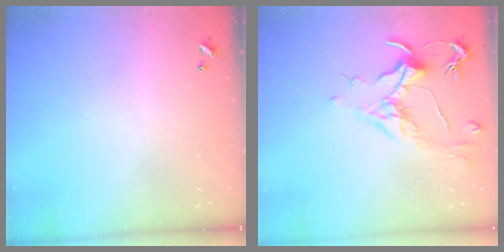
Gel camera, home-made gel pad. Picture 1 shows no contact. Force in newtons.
{"total": 1.8, "press": 1.5, "slide": 0.9}